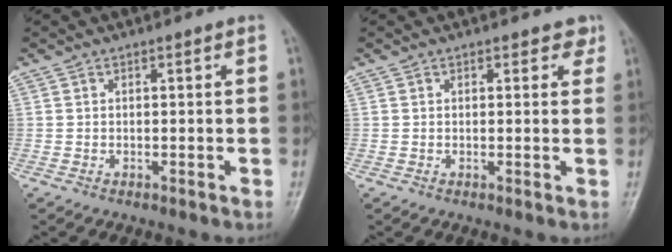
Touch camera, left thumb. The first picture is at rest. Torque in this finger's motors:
{"motor_torque": [-0.11, -0.02, 0.05, -0.01, 0.04]}